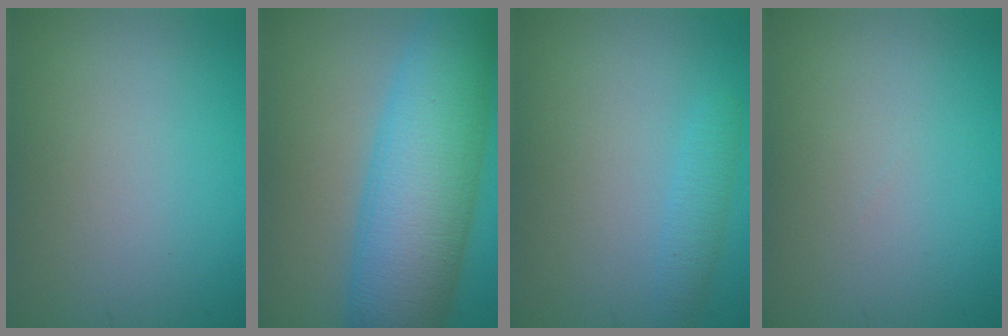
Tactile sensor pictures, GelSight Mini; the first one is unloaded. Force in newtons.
{"total": 11.0, "press": 11.0, "slide": 0.4}
{"total": 1.6, "press": 1.6, "slide": 0.0}
{"total": 0.0}